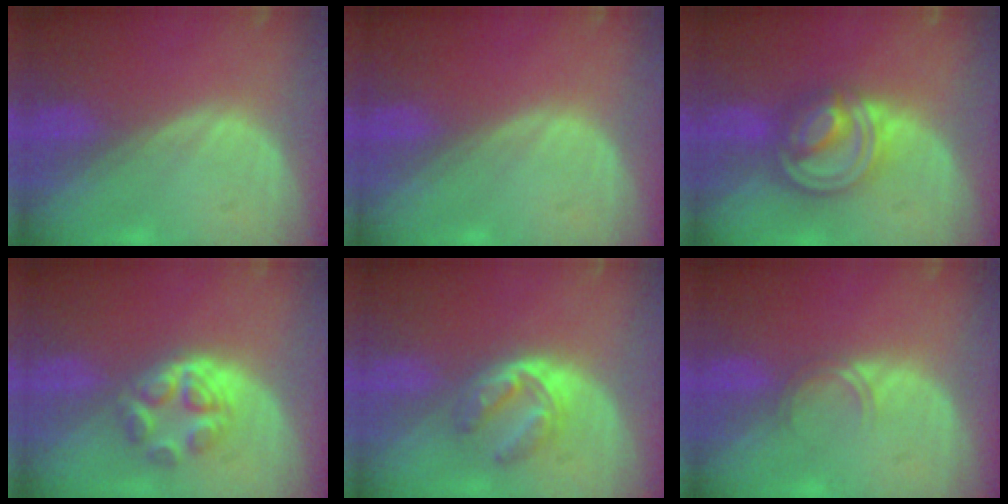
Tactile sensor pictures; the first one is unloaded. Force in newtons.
{"total": 0.0}
{"total": 8.2, "press": 6.9, "slide": 4.3}
{"total": 5.9, "press": 5.1, "slide": 2.9}
{"total": 5.8, "press": 5.0, "slide": 3.0}
{"total": 1.7, "press": 1.7, "slide": 0.3}